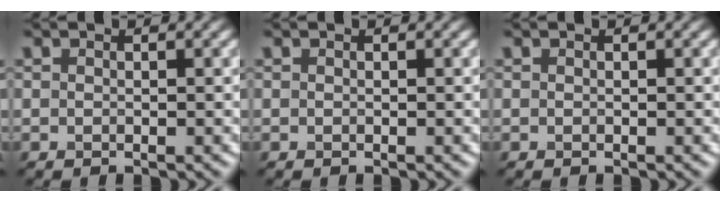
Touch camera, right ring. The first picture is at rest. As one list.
[{"total": 0.0}, {"total": 0.0}]